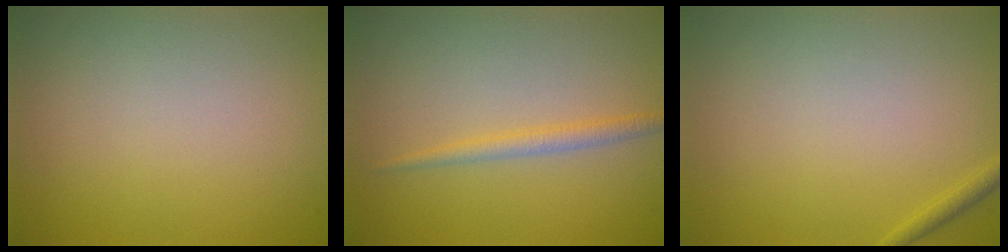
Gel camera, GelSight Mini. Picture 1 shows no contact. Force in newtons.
{"total": 1.6, "press": 1.6, "slide": 0.0}
{"total": 0.9, "press": 0.9, "slide": 0.1}